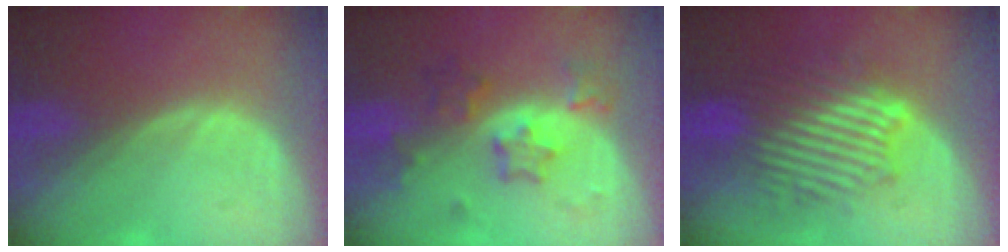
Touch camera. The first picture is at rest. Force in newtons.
{"total": 6.1, "press": 5.8, "slide": 1.7}
{"total": 9.3, "press": 9.3, "slide": 0.5}